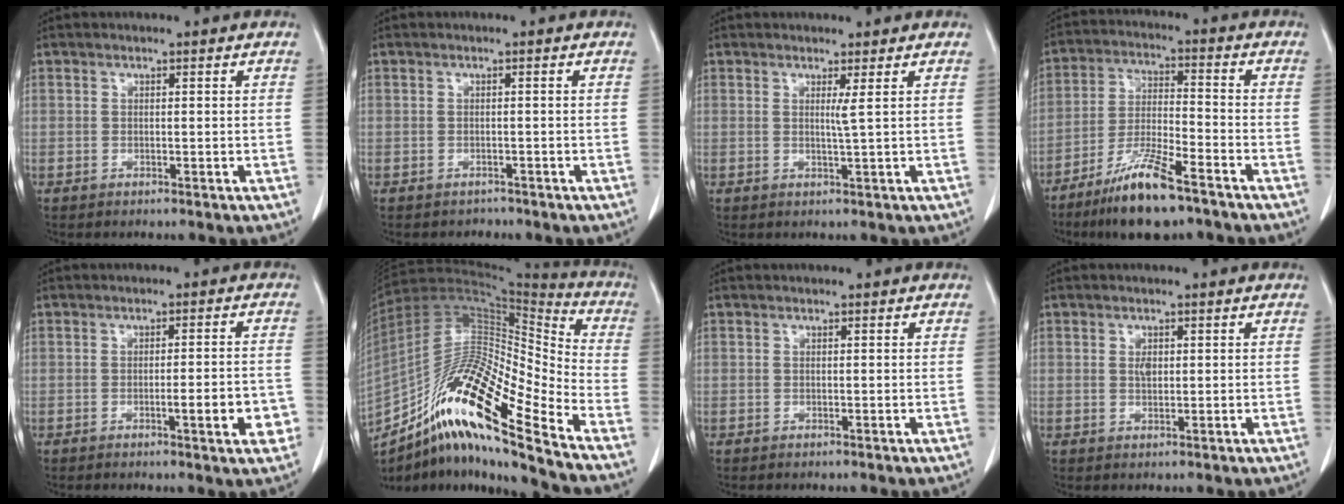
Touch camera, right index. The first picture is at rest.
{"total": 1.1, "force": [-1.0, 0.5, -0.2], "torque": [-0.001, -0.001, -0.016]}
{"total": 1.3, "force": [0.5, -0.6, 1.1], "torque": [-0.026, -0.007, 0.009]}
{"total": 11.5, "force": [-8.0, 1.7, 8.1], "torque": [-0.165, -0.025, -0.146]}
{"total": 5.9, "force": [-2.1, 0.9, 5.4], "torque": [-0.068, 0.002, -0.025]}
{"total": 21.3, "force": [-13.6, 2.5, 16.3], "torque": [-0.314, -0.007, -0.246]}
{"total": 0.0}
{"total": 1.6, "force": [0.4, 0.9, 1.2], "torque": [-0.021, -0.001, 0.008]}